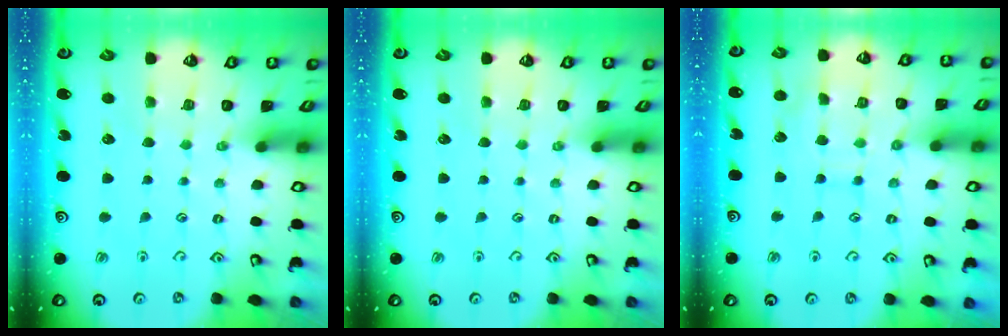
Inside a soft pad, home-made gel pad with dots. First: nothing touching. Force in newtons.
{"total": 0.0}
{"total": 8.5, "press": 8.5, "slide": 0.7}